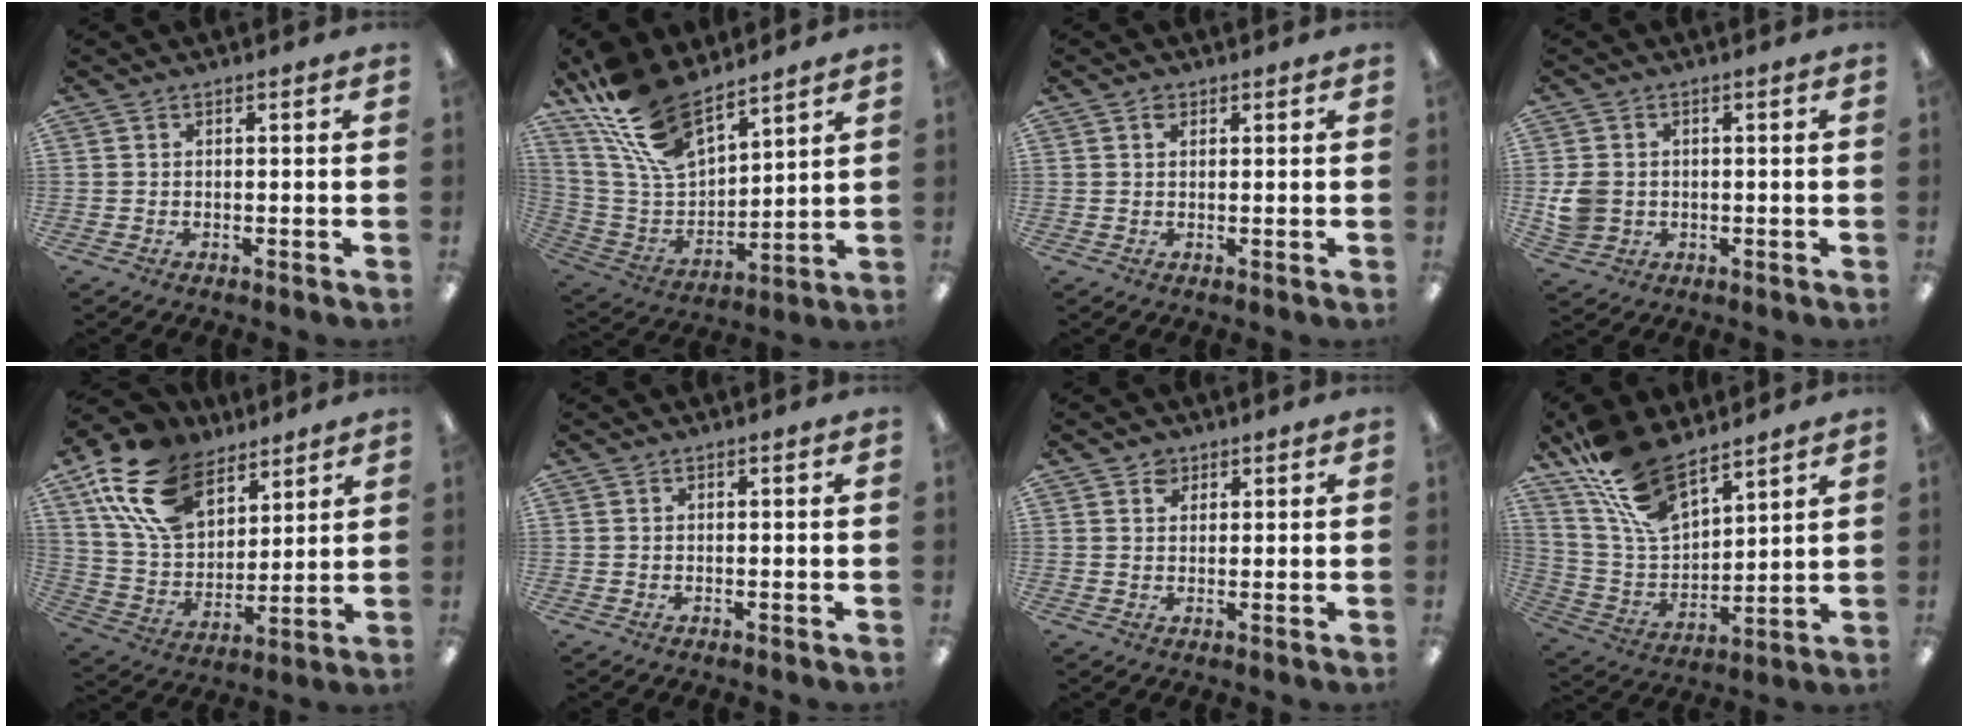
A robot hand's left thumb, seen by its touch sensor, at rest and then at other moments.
{"total": 18.0, "force": [13.4, 7.8, 9.1], "torque": [-0.210, -0.070, 0.250]}
{"total": 1.6, "force": [0.9, 1.1, 0.8], "torque": [-0.009, -0.003, 0.016]}
{"total": 5.6, "force": [0.1, 5.0, 2.5], "torque": [-0.054, 0.008, 0.004]}
{"total": 19.2, "force": [12.0, 11.3, 9.8], "torque": [-0.210, -0.048, 0.221]}
{"total": 0.0}
{"total": 2.7, "force": [1.8, 2.0, 0.6], "torque": [-0.008, -0.002, 0.032]}
{"total": 16.2, "force": [11.9, 7.0, 8.5], "torque": [-0.191, -0.057, 0.222]}